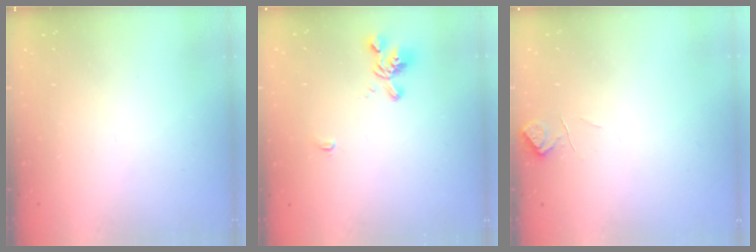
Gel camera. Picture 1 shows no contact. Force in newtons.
{"total": 1.2, "press": 0.7, "slide": 1.0}
{"total": 1.0, "press": 0.7, "slide": 0.6}